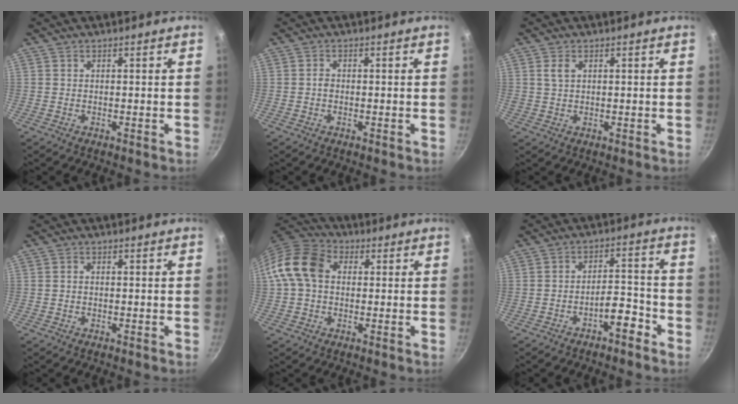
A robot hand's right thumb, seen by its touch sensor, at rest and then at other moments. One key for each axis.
{"total": 1.0, "fx": -0.3, "fy": 0.8, "fz": 0.5, "tx": -0.010, "ty": 0.005, "tz": -0.006}
{"total": 2.3, "fx": 0.9, "fy": 1.5, "fz": 1.6, "tx": -0.024, "ty": 0.000, "tz": 0.017}
{"total": 0.7, "fx": -0.1, "fy": 0.5, "fz": 0.5, "tx": -0.009, "ty": 0.005, "tz": -0.002}
{"total": 10.6, "fx": 1.2, "fy": 7.9, "fz": 6.9, "tx": -0.110, "ty": 0.024, "tz": 0.003}
{"total": 5.6, "fx": -3.7, "fy": 1.9, "fz": 3.7, "tx": -0.040, "ty": 0.045, "tz": -0.054}